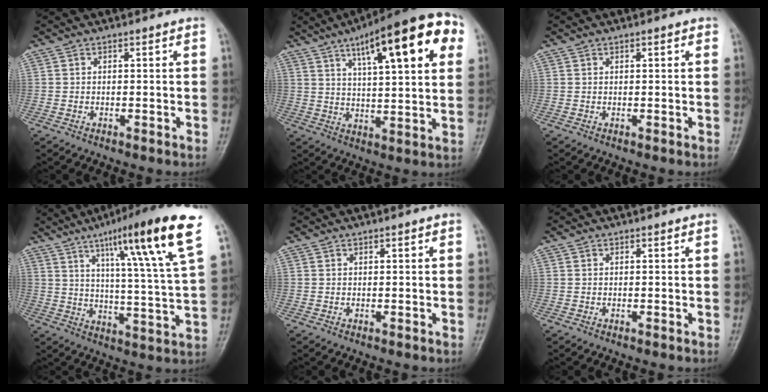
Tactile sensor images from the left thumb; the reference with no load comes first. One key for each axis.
{"total": 21.9, "fx": 9.7, "fy": 6.4, "fz": 18.6, "tx": -0.242, "ty": -0.001, "tz": 0.137}
{"total": 1.1, "fx": 0.5, "fy": 0.4, "fz": 1.0, "tx": -0.013, "ty": 0.001, "tz": 0.006}
{"total": 20.3, "fx": 10.9, "fy": 1.1, "fz": 17.1, "tx": -0.240, "ty": -0.040, "tz": 0.160}
{"total": 0.6, "fx": 0.2, "fy": 0.2, "fz": 0.6, "tx": -0.009, "ty": 0.001, "tz": 0.003}
{"total": 0.0}